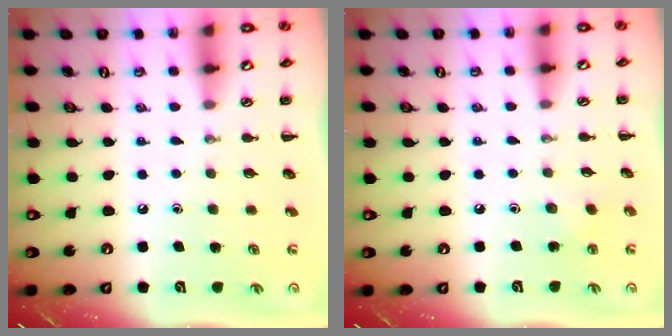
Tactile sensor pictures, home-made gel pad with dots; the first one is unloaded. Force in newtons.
{"total": 2.3, "press": 2.2, "slide": 0.7}